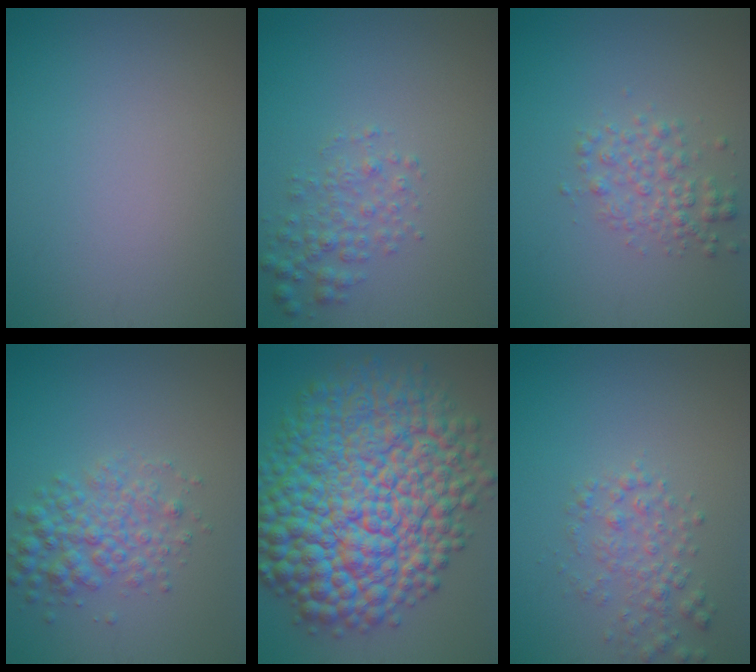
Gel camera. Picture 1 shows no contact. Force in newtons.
{"total": 2.4, "press": 2.4, "slide": 0.1}
{"total": 2.5, "press": 2.5, "slide": 0.0}
{"total": 3.6, "press": 3.6, "slide": 0.0}
{"total": 17.1, "press": 17.1, "slide": 0.1}
{"total": 2.5, "press": 2.5, "slide": 0.1}